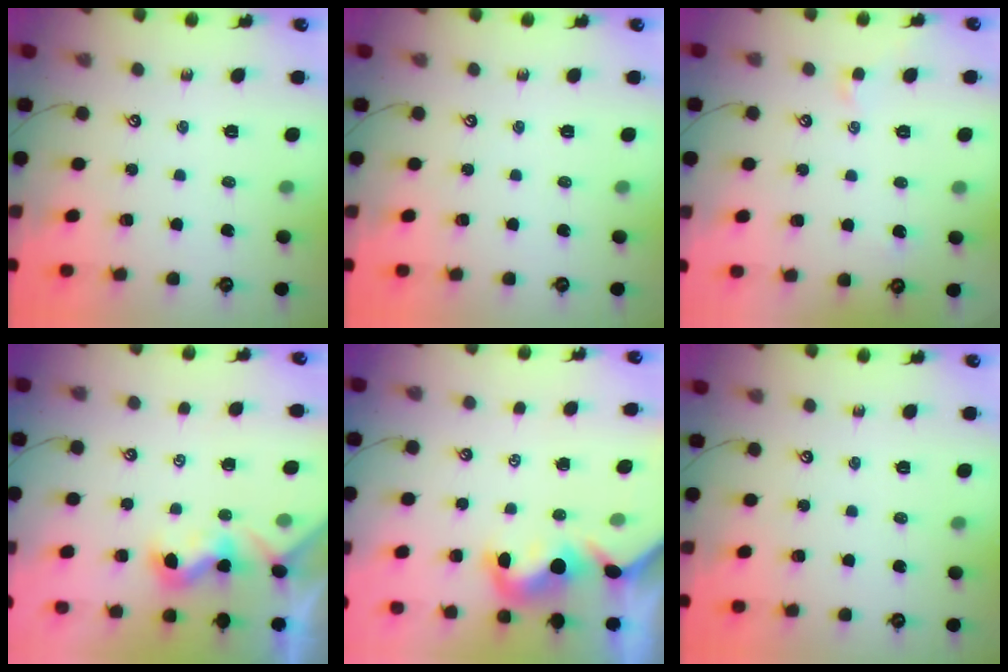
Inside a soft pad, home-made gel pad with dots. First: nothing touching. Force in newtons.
{"total": 0.0}
{"total": 0.5, "press": 0.3, "slide": 0.4}
{"total": 0.7, "press": 0.6, "slide": 0.3}
{"total": 1.5, "press": 1.2, "slide": 0.9}
{"total": 0.0}